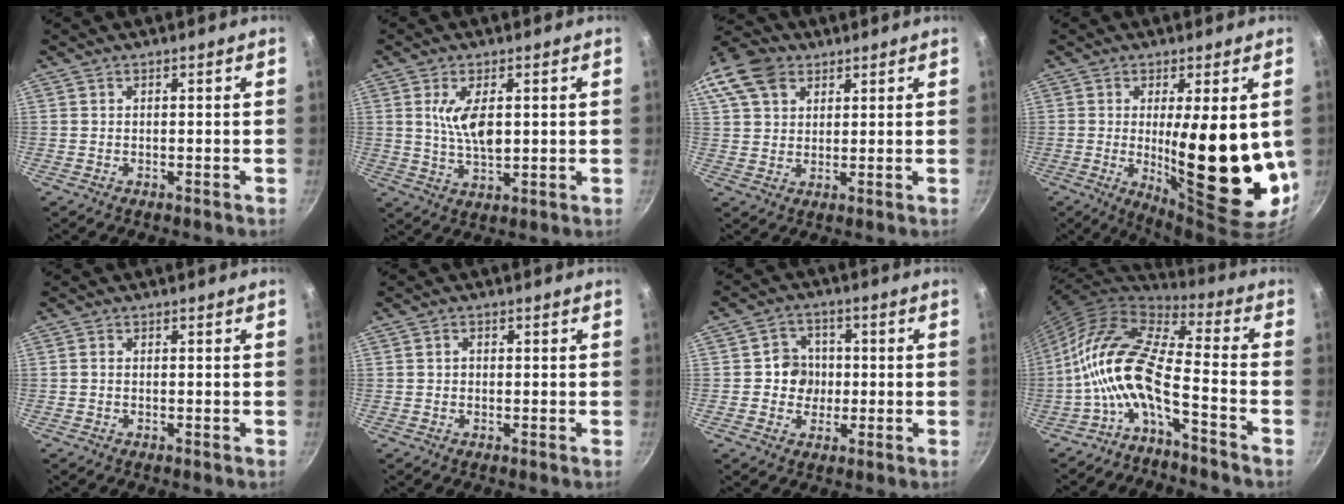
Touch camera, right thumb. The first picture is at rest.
{"total": 7.7, "force": [1.4, 3.5, 6.8], "torque": [-0.120, -0.011, 0.031]}
{"total": 17.1, "force": [8.2, 12.4, 8.4], "torque": [-0.194, 0.031, 0.149]}
{"total": 18.9, "force": [0.0, 5.6, 18.1], "torque": [-0.243, -0.032, 0.012]}
{"total": 0.7, "force": [0.0, 0.5, 0.5], "torque": [-0.010, 0.004, -0.003]}
{"total": 1.3, "force": [0.0, 1.1, 0.7], "torque": [-0.010, 0.005, -0.002]}
{"total": 6.2, "force": [-0.3, 5.8, 2.1], "torque": [0.007, 0.010, -0.014]}
{"total": 13.7, "force": [-5.3, 4.5, 11.7], "torque": [-0.237, 0.059, -0.119]}